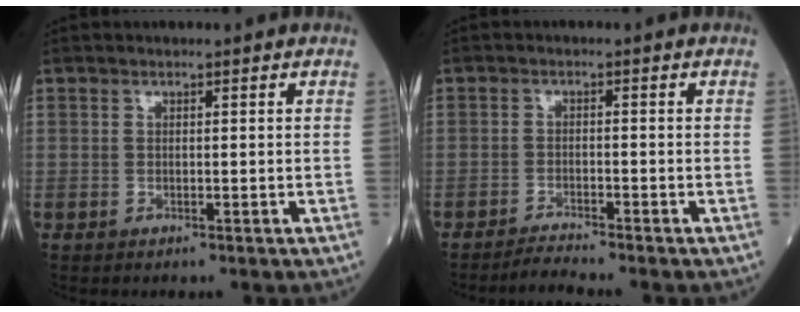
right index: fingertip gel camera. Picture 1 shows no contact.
{"total": 2.7, "force": [-2.5, -1.0, 0.2], "torque": [-0.009, -0.016, -0.046]}